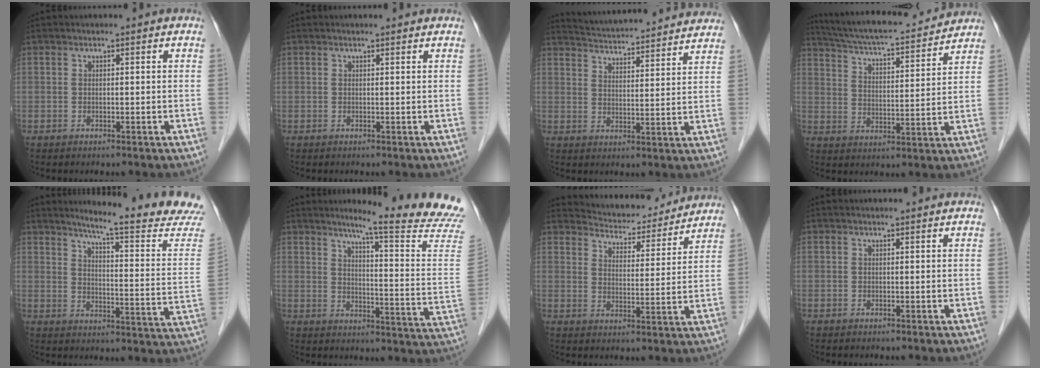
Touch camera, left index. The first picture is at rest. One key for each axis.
{"total": 1.9, "fx": 1.7, "fy": 0.4, "fz": 0.6, "tx": -0.009, "ty": 0.014, "tz": 0.020}
{"total": 21.4, "fx": 20.3, "fy": 2.1, "fz": 6.5, "tx": -0.105, "ty": -0.003, "tz": 0.267}
{"total": 18.2, "fx": 16.8, "fy": 2.3, "fz": 6.7, "tx": -0.118, "ty": 0.018, "tz": 0.250}
{"total": 18.3, "fx": 16.5, "fy": -1.2, "fz": 7.7, "tx": -0.109, "ty": -0.096, "tz": 0.196}
{"total": 19.9, "fx": 17.3, "fy": -1.9, "fz": 9.7, "tx": -0.133, "ty": -0.102, "tz": 0.204}
{"total": 13.0, "fx": 12.4, "fy": 2.9, "fz": 2.3, "tx": -0.027, "ty": 0.000, "tz": 0.169}
{"total": 1.0, "fx": 0.9, "fy": 0.2, "fz": 0.4, "tx": -0.006, "ty": 0.013, "tz": 0.016}